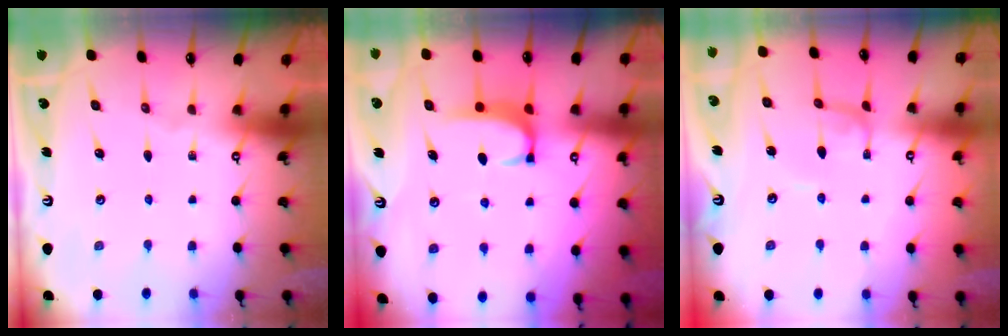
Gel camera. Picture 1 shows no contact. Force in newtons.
{"total": 1.8, "press": 1.7, "slide": 0.5}
{"total": 0.9, "press": 0.9, "slide": 0.1}